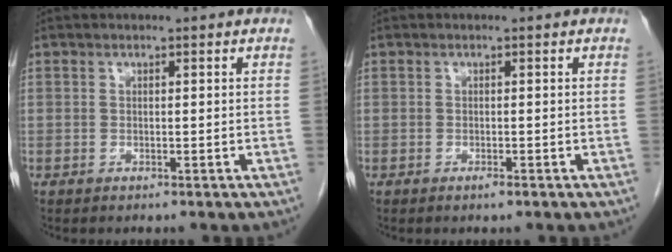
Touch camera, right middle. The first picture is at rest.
{"total": 0.8, "force": [-0.5, 0.1, 0.6], "torque": [-0.010, 0.000, -0.007]}